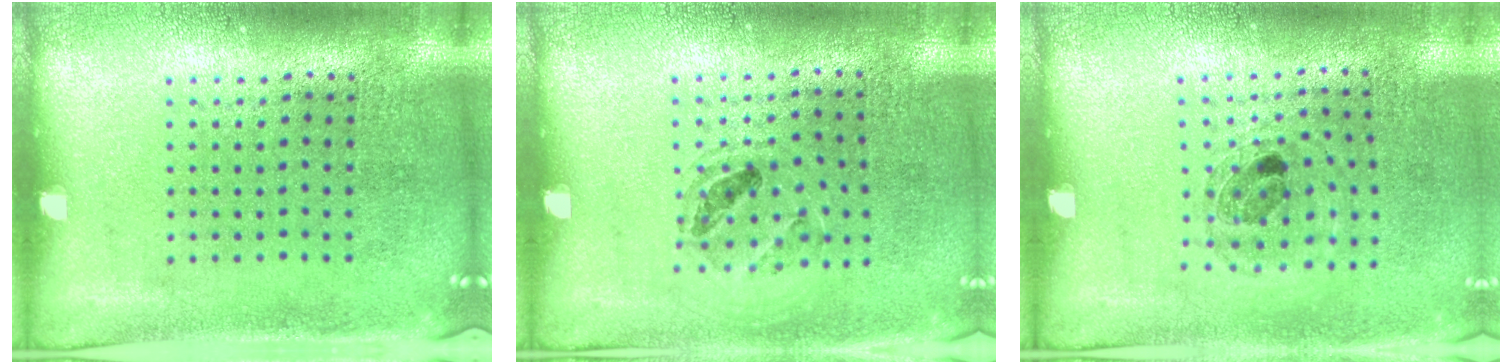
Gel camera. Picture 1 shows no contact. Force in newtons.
{"total": 1.0, "press": 1.0, "slide": 0.1}
{"total": 0.9, "press": 0.9, "slide": 0.2}